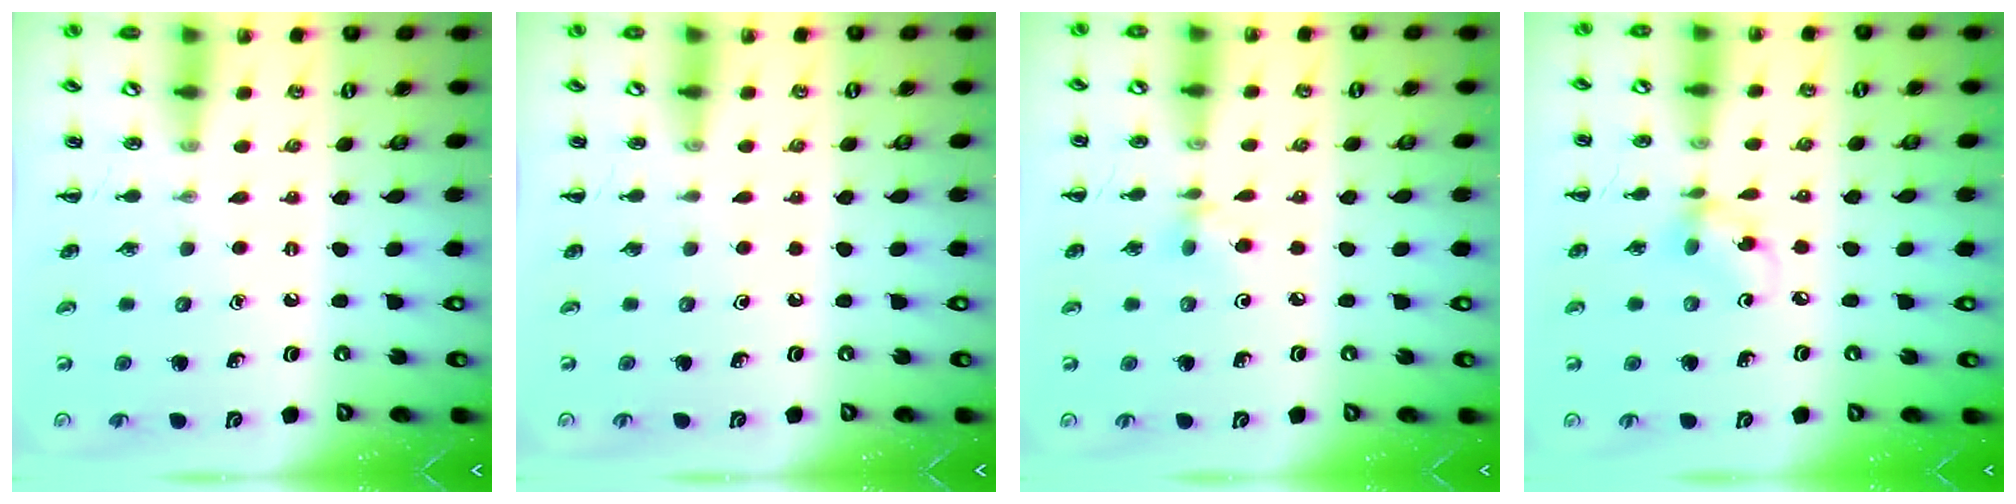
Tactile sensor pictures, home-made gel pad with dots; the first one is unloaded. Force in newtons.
{"total": 0.0}
{"total": 4.0, "press": 3.8, "slide": 1.2}
{"total": 6.8, "press": 6.7, "slide": 1.0}